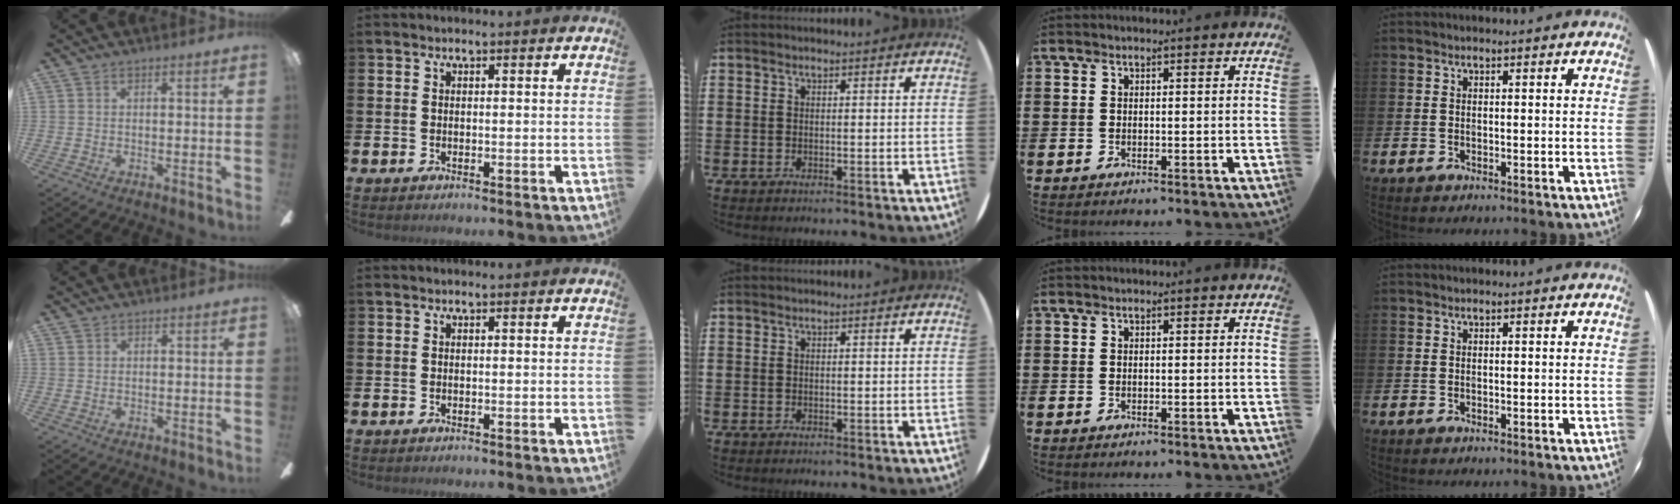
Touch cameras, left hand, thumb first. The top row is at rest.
{"thumb": {"total": 0.6, "force": [0.5, 0.4, -0.1], "torque": [0.003, 0.003, 0.008]}}